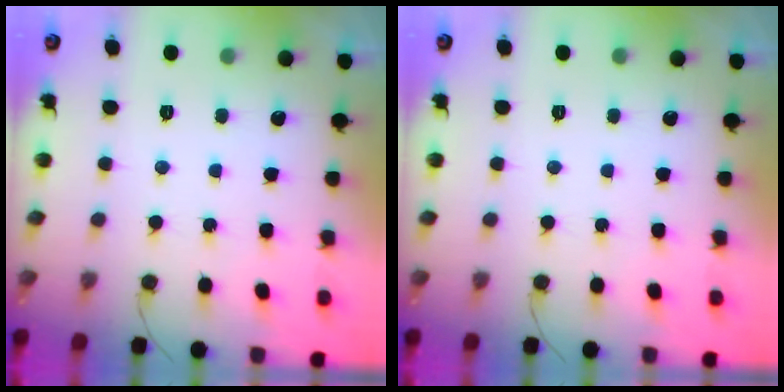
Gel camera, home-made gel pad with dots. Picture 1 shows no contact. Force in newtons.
{"total": 0.0}